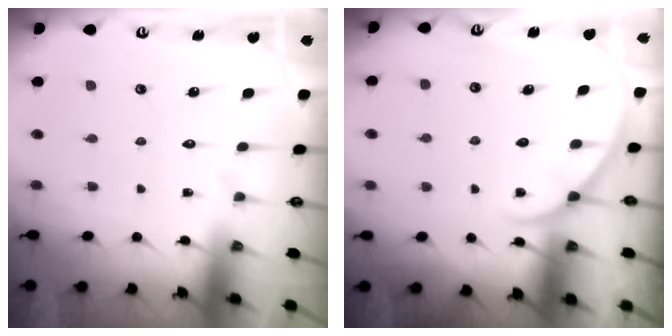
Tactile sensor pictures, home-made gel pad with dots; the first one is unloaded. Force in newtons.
{"total": 2.8, "press": 2.8, "slide": 0.4}